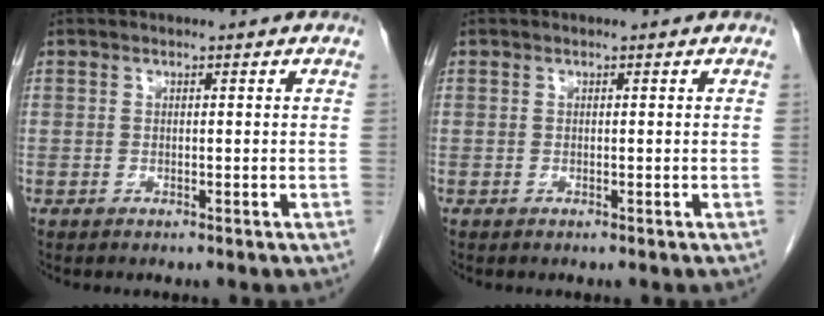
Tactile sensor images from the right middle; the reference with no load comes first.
{"total": 0.0}